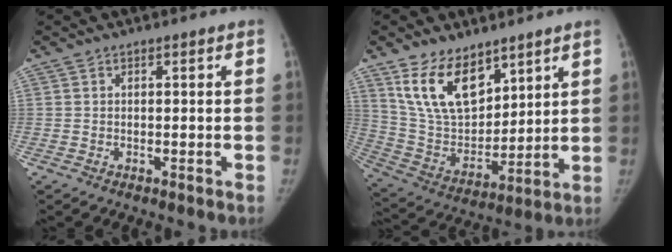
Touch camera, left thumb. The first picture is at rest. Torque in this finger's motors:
{"motor_torque": [0.16, 0.16, 1.65, -1.12, 0.32]}